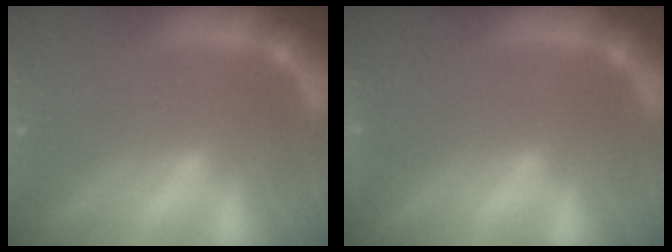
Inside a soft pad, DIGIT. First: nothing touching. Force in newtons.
{"total": 1.4}